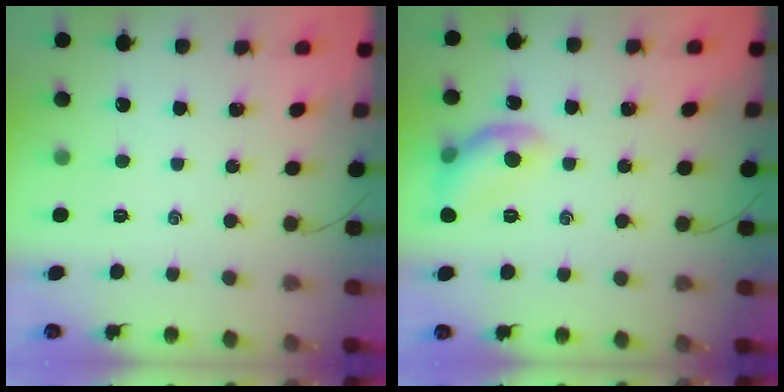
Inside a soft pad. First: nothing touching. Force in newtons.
{"total": 9.4, "press": 9.3, "slide": 1.3}